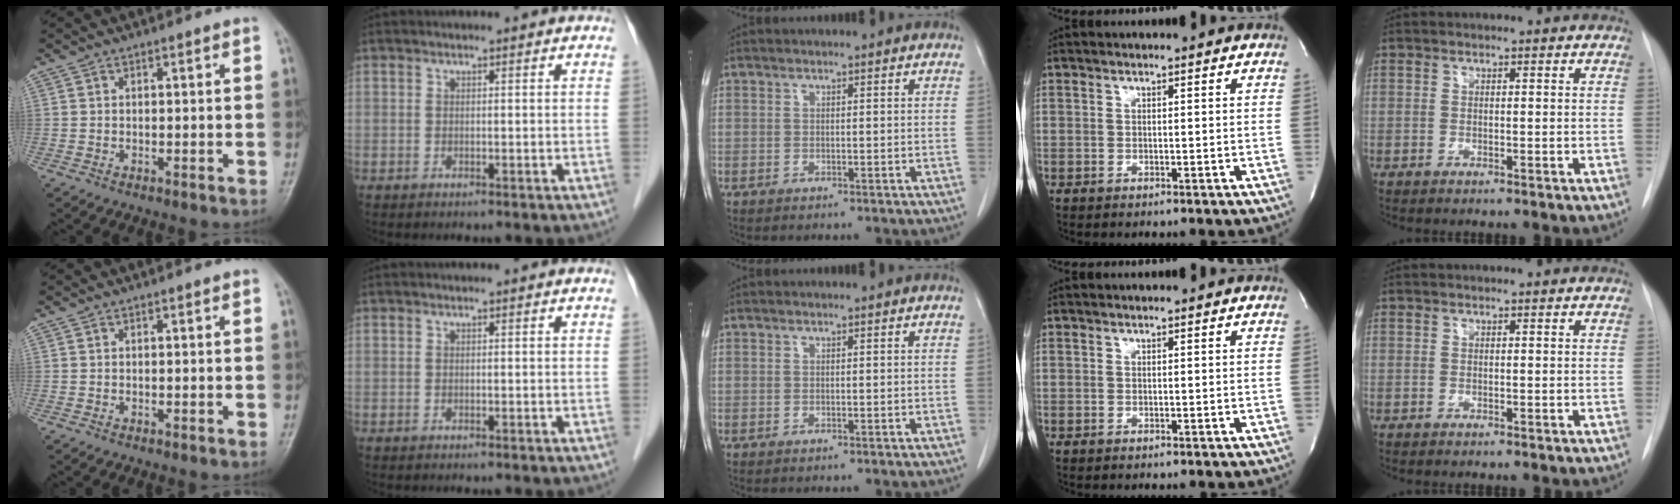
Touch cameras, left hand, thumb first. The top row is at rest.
{}